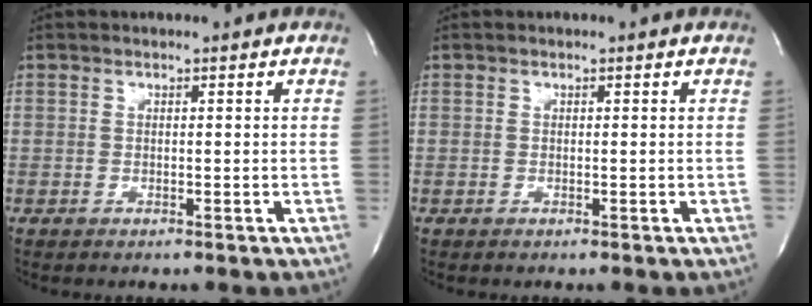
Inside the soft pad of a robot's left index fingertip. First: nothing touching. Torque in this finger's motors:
{"motor_torque": [0.00, 0.00, 0.00, 0.00]}